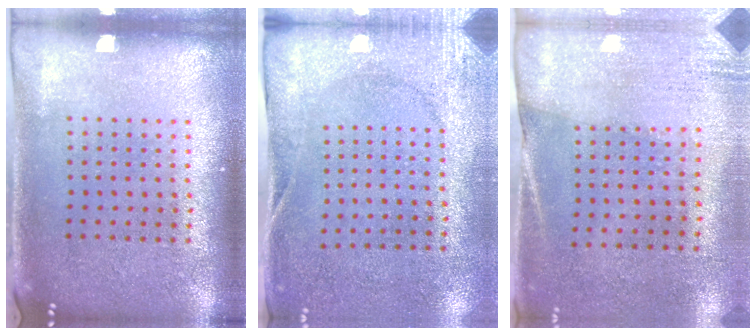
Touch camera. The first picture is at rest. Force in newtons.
{"total": 2.8, "press": 2.1, "slide": 1.8}
{"total": 2.6, "press": 2.3, "slide": 1.3}